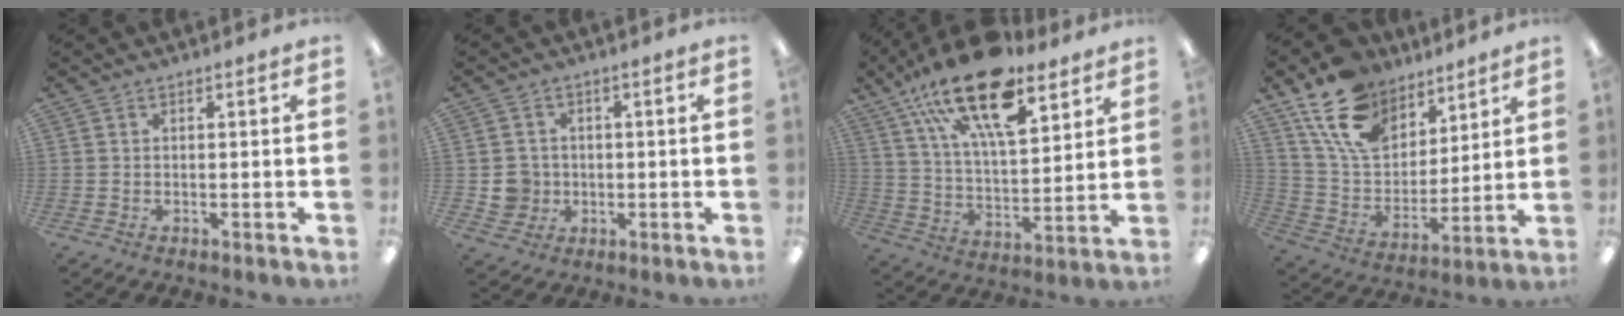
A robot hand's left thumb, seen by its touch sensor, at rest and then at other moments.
{"total": 5.5, "force": [-0.4, 5.4, 0.8], "torque": [-0.009, 0.011, -0.003]}
{"total": 22.8, "force": [14.5, 9.3, 14.9], "torque": [-0.244, -0.076, 0.250]}
{"total": 17.6, "force": [11.7, 10.8, 7.4], "torque": [-0.144, -0.058, 0.222]}